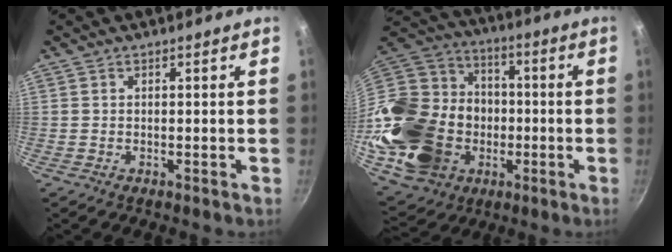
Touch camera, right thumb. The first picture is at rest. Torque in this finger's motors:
{"motor_torque": [2.27, 2.73, 0.46, 0.01, 0.59]}